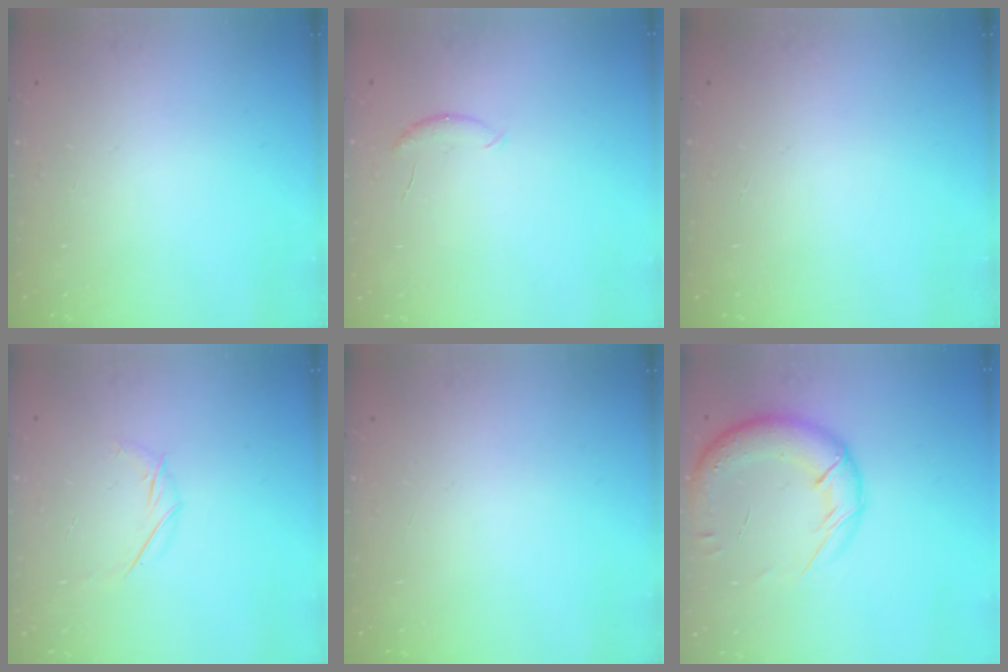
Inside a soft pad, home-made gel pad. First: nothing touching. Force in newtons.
{"total": 6.2, "press": 6.1, "slide": 0.9}
{"total": 0.0}
{"total": 4.8, "press": 4.7, "slide": 1.1}
{"total": 0.0}
{"total": 18.0, "press": 17.4, "slide": 4.4}